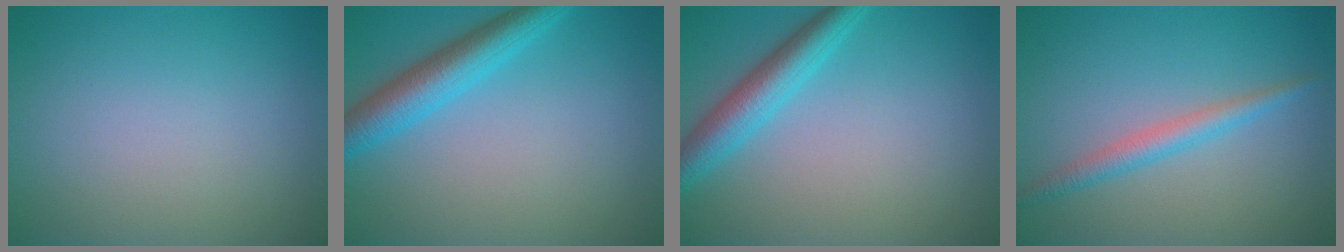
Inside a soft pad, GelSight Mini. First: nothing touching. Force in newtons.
{"total": 4.6, "press": 4.6, "slide": 0.1}
{"total": 4.1, "press": 4.1, "slide": 0.2}
{"total": 2.3, "press": 2.3, "slide": 0.1}